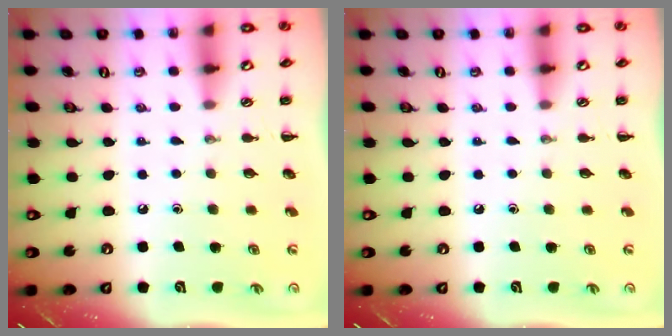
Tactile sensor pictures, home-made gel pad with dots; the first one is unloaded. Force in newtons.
{"total": 0.0}